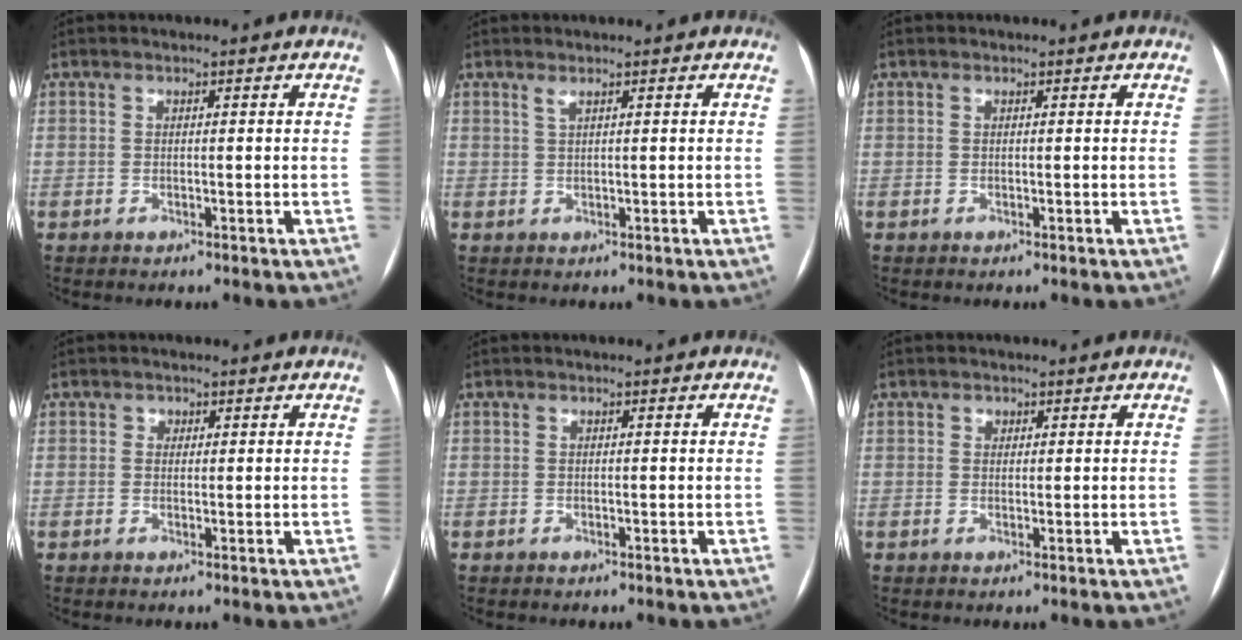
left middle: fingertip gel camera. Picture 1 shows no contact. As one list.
[{"total": 0.9, "force": [0.6, -0.1, 0.7], "torque": [-0.018, 0.002, 0.016]}, {"total": 0.0}, {"total": 1.0, "force": [0.5, 0.9, 0.1], "torque": [0.006, 0.001, 0.005]}, {"total": 0.0}, {"total": 1.0, "force": [0.6, 0.8, 0.2], "torque": [0.003, 0.000, 0.007]}]